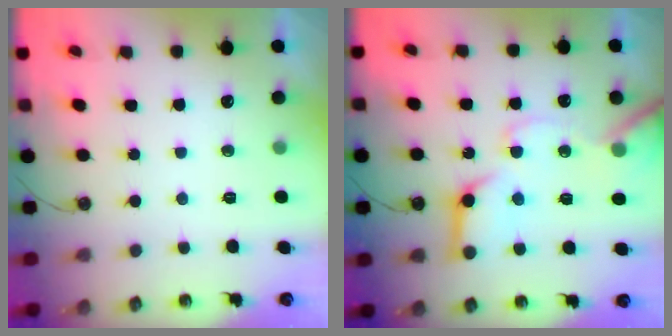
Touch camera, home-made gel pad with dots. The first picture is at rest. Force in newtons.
{"total": 17.3, "press": 17.2, "slide": 2.3}